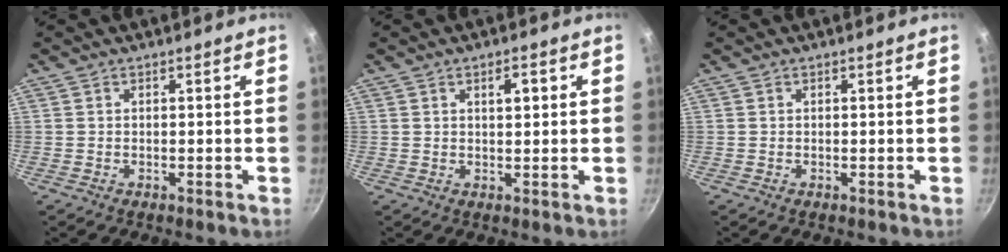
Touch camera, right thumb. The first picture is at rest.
{"total": 3.0, "force": [1.1, 1.3, 2.5], "torque": [-0.028, 0.002, 0.017]}
{"total": 0.0}